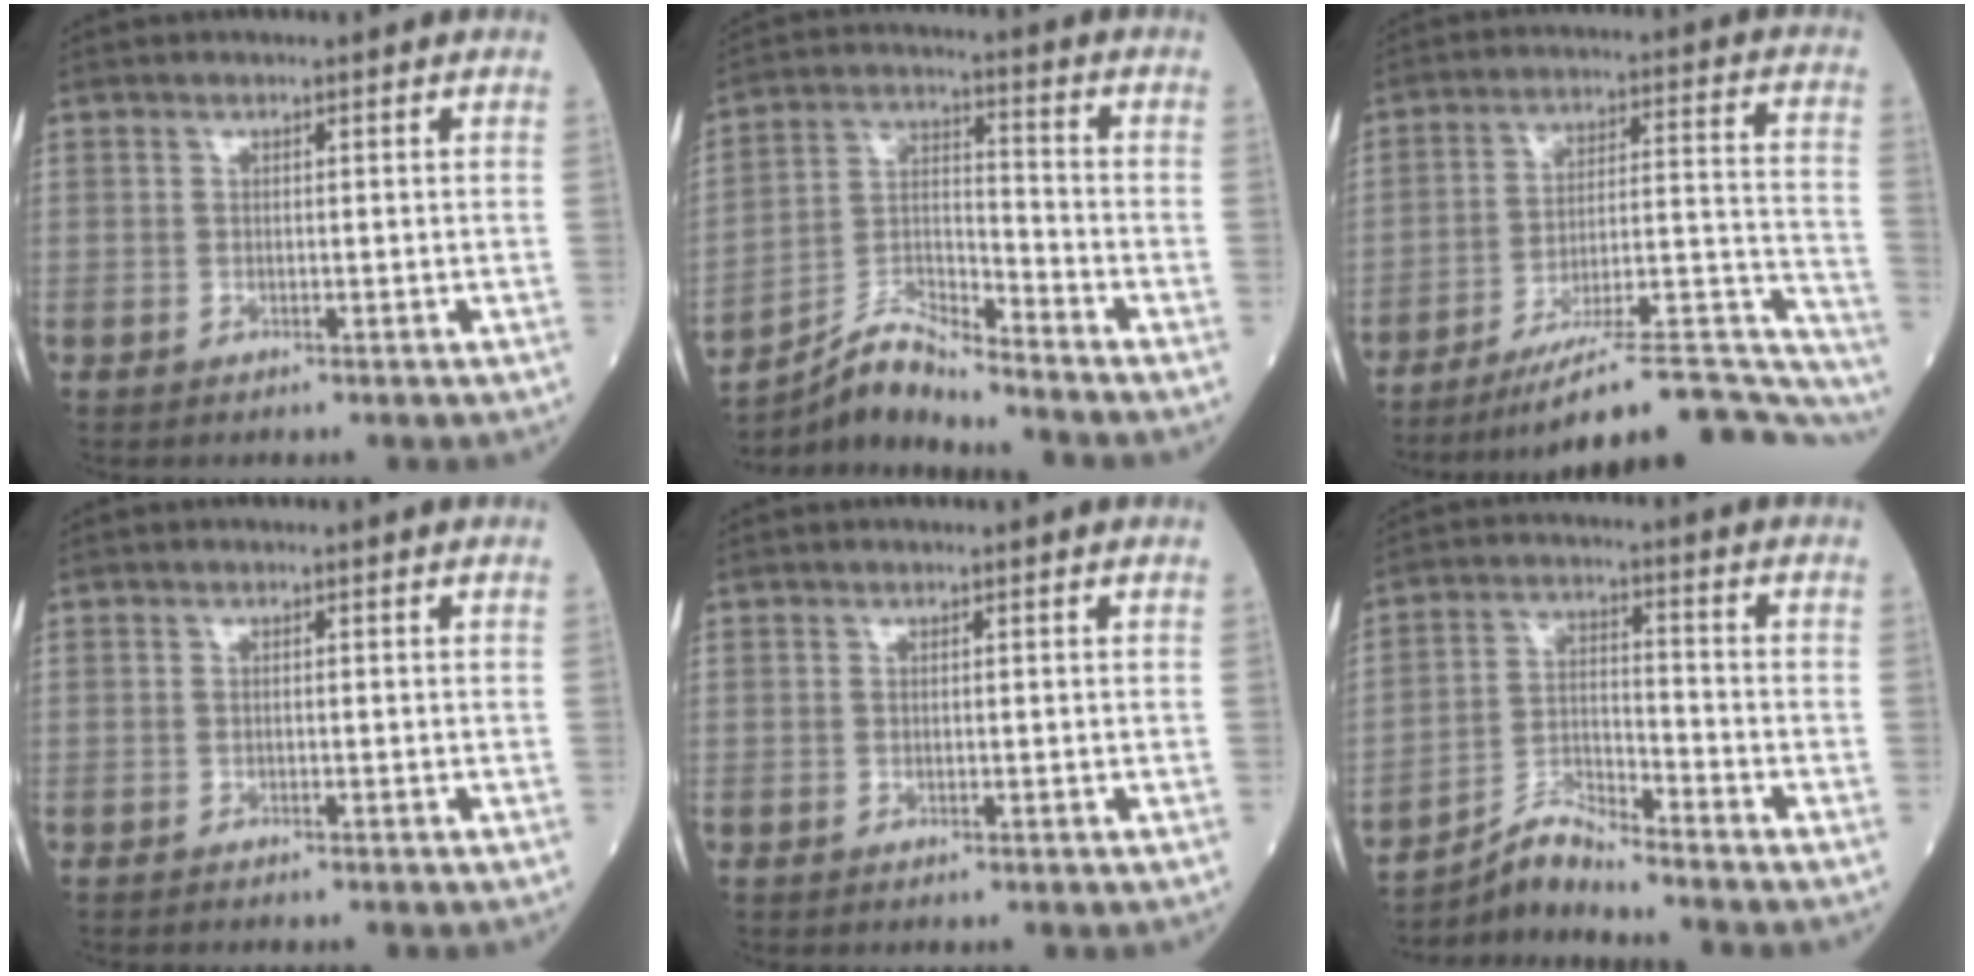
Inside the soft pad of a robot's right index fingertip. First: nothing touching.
{"total": 8.3, "force": [-8.0, -0.8, 2.0], "torque": [-0.052, 0.012, -0.148]}
{"total": 24.8, "force": [-22.5, 1.0, 10.5], "torque": [-0.067, 0.026, -0.311]}
{"total": 0.7, "force": [-0.7, -0.1, 0.3], "torque": [-0.001, 0.001, -0.009]}
{"total": 0.0}
{"total": 6.0, "force": [-5.8, -1.2, 0.8], "torque": [-0.026, -0.005, -0.106]}